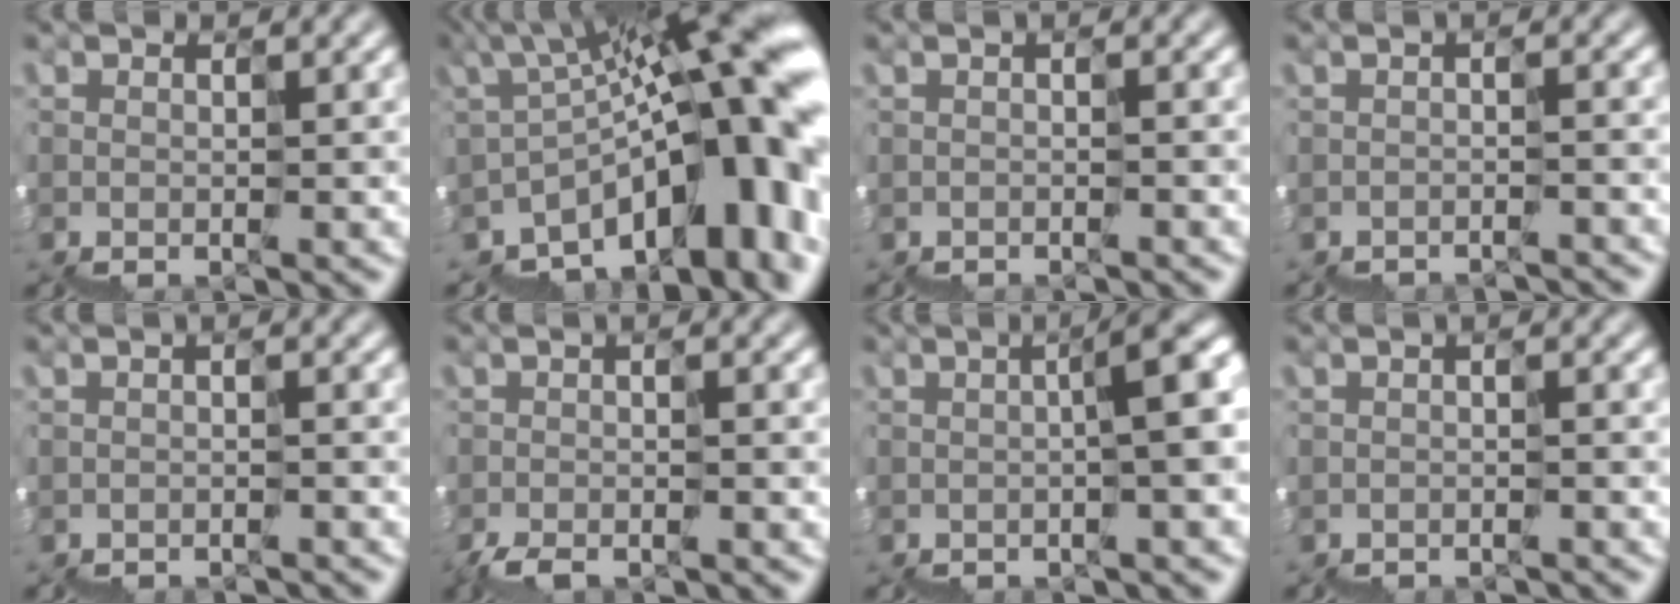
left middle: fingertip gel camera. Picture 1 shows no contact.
{"total": 16.4, "force": [-2.6, 6.3, 14.9], "torque": [-0.193, 0.019, -0.026]}
{"total": 1.4, "force": [-1.4, 0.0, 0.0], "torque": [0.007, -0.001, -0.014]}
{"total": 3.8, "force": [-3.8, 0.5, 0.4], "torque": [0.002, 0.012, -0.042]}
{"total": 2.2, "force": [-2.2, 0.3, 0.4], "torque": [0.010, 0.005, -0.019]}
{"total": 1.4, "force": [-1.4, -0.1, 0.1], "torque": [-0.008, 0.003, -0.027]}
{"total": 5.4, "force": [0.2, 1.3, 5.3], "torque": [-0.047, 0.015, -0.005]}
{"total": 2.1, "force": [-2.0, 0.2, 0.2], "torque": [0.010, 0.003, -0.019]}